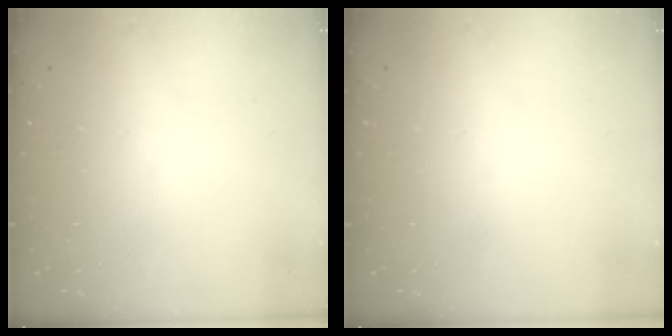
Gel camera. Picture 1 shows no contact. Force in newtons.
{"total": 0.0}